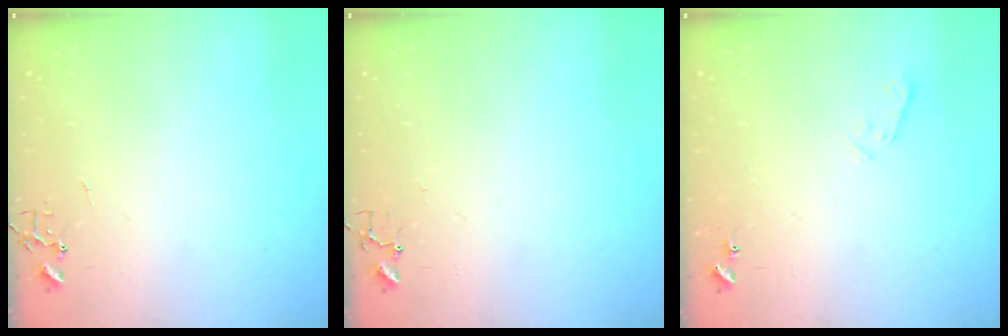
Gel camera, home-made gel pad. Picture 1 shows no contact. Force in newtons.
{"total": 4.1, "press": 4.1, "slide": 0.2}
{"total": 4.5, "press": 4.5, "slide": 0.4}